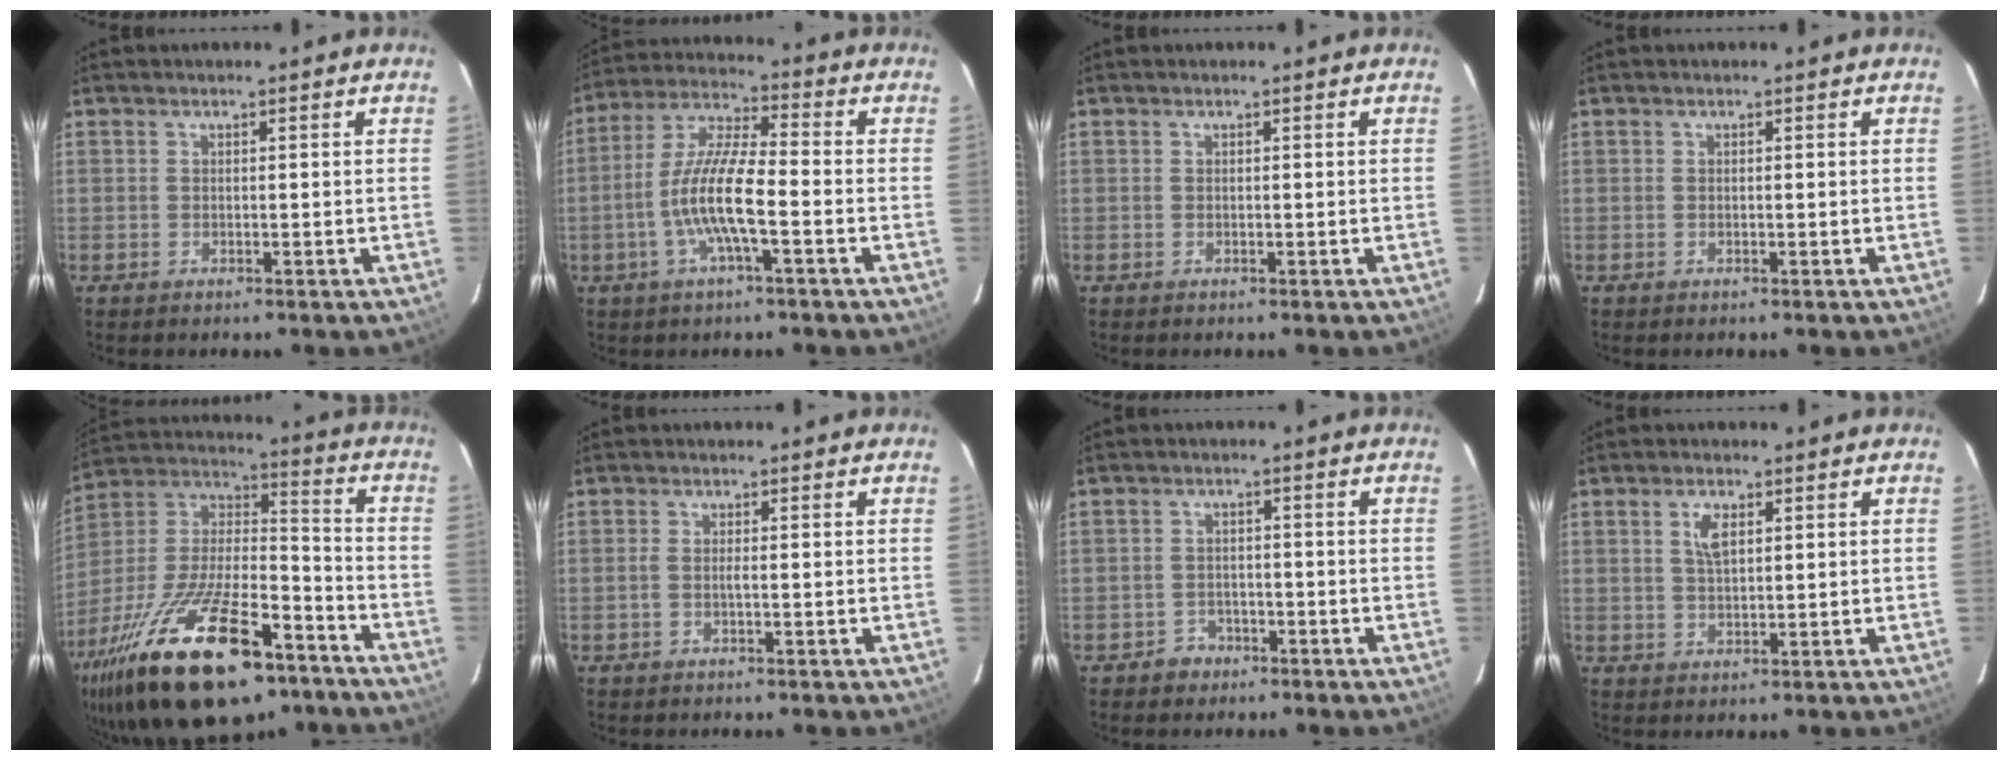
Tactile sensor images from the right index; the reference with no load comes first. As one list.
[{"total": 11.3, "force": [-3.4, 1.9, 10.6], "torque": [-0.221, 0.001, -0.067]}, {"total": 0.0}, {"total": 0.0}, {"total": 30.9, "force": [-19.1, 12.1, 21.1], "torque": [-0.405, -0.022, -0.303]}, {"total": 1.3, "force": [-0.3, 0.0, 1.2], "torque": [-0.024, 0.000, -0.008]}, {"total": 3.4, "force": [-2.1, 2.6, 0.1], "torque": [-0.010, 0.013, -0.032]}, {"total": 3.6, "force": [1.4, 1.6, 2.9], "torque": [-0.055, 0.004, 0.026]}]